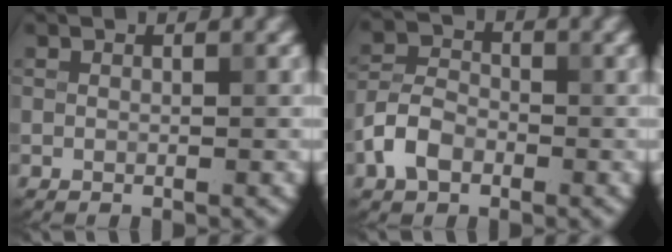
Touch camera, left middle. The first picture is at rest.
{"total": 3.7, "force": [-1.8, 2.5, 2.1], "torque": [-0.043, 0.006, -0.043]}